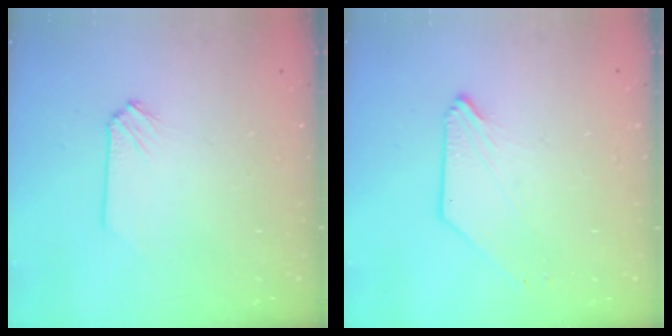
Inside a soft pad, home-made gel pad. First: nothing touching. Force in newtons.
{"total": 0.0}